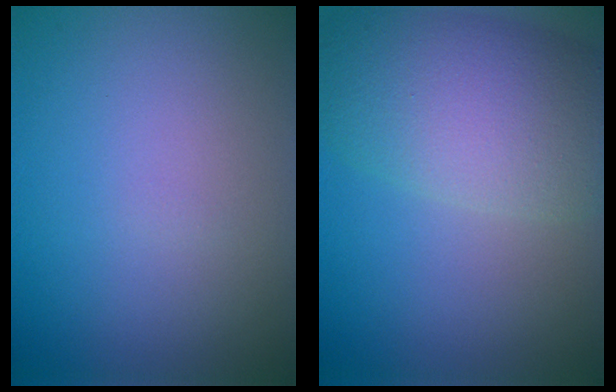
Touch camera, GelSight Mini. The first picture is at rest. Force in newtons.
{"total": 8.7, "press": 8.7, "slide": 0.5}